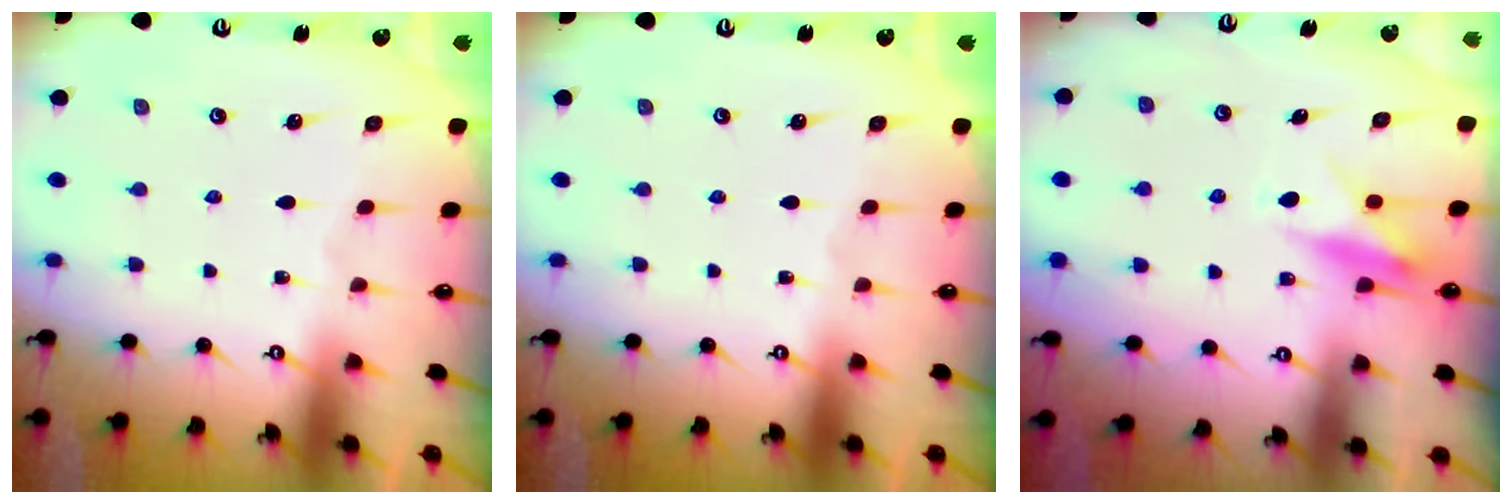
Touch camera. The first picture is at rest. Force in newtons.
{"total": 0.0}
{"total": 9.4, "press": 9.4, "slide": 0.4}